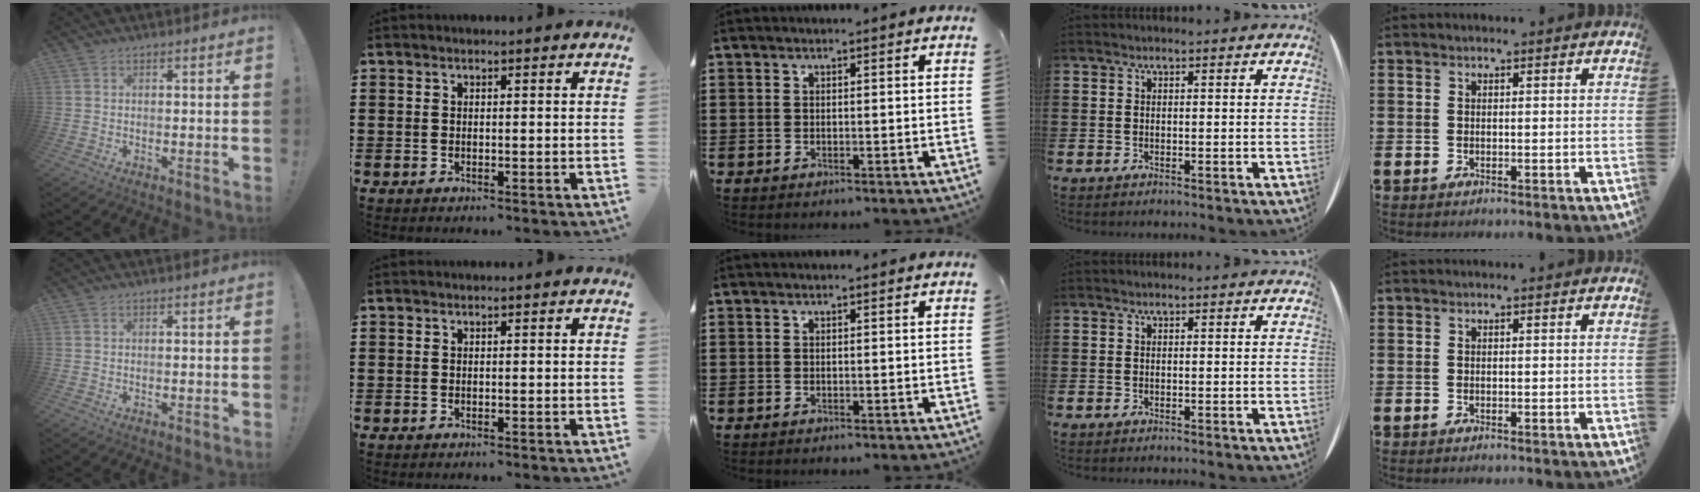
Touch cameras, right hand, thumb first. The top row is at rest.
{}